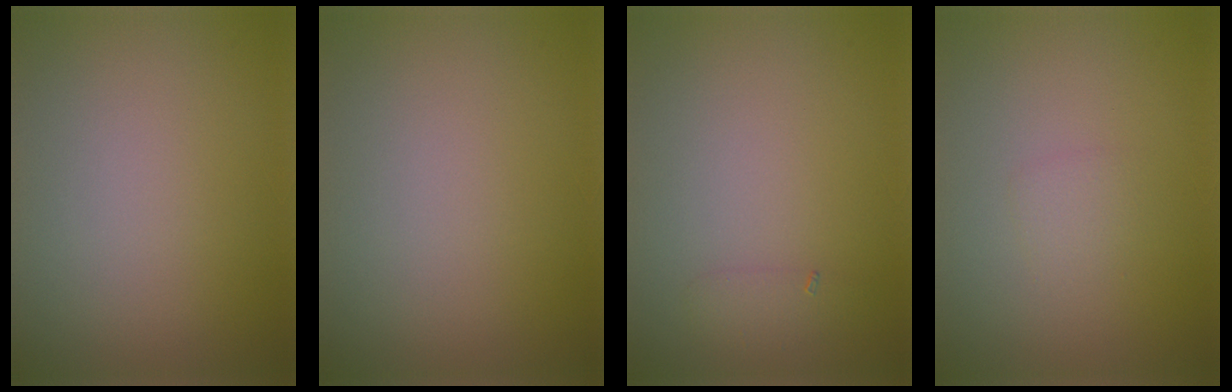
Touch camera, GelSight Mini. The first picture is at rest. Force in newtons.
{"total": 0.0}
{"total": 1.0, "press": 1.0, "slide": 0.0}
{"total": 0.9, "press": 0.9, "slide": 0.0}